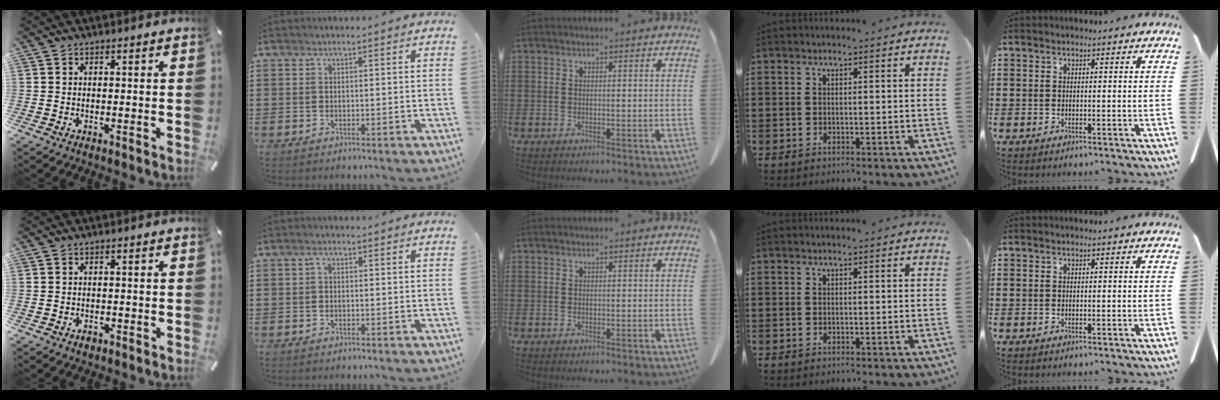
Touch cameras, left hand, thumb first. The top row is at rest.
{"thumb": {"total": 1.4, "force": [-0.9, 0.8, 0.6], "torque": [-0.012, 0.003, -0.018]}, "index": {"total": 0.8, "force": [-0.1, 0.5, 0.7], "torque": [-0.014, 0.004, -0.003]}}